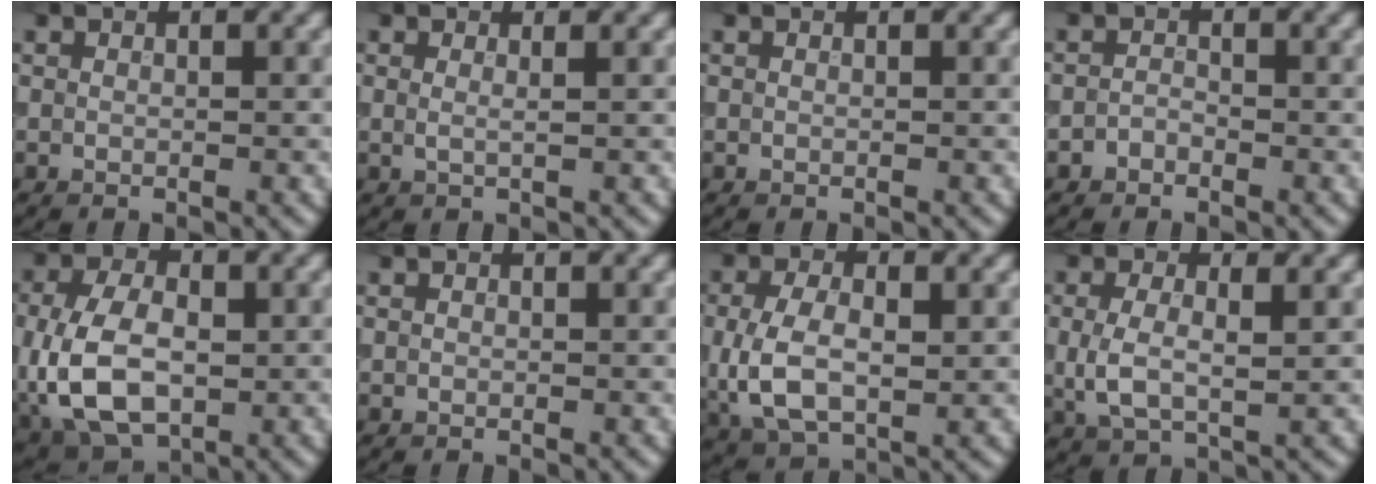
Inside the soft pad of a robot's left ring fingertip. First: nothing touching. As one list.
[{"total": 1.1, "force": [0.3, 0.4, 0.9], "torque": [-0.012, -0.006, 0.000]}, {"total": 0.0}, {"total": 1.0, "force": [-0.7, 0.6, 0.3], "torque": [-0.004, 0.001, -0.015]}, {"total": 9.2, "force": [-1.3, 6.0, 6.8], "torque": [-0.153, -0.004, -0.026]}, {"total": 0.0}, {"total": 6.5, "force": [-0.2, 3.9, 5.2], "torque": [-0.118, -0.005, -0.004]}, {"total": 3.9, "force": [0.2, 1.8, 3.5], "torque": [-0.078, 0.000, 0.002]}]